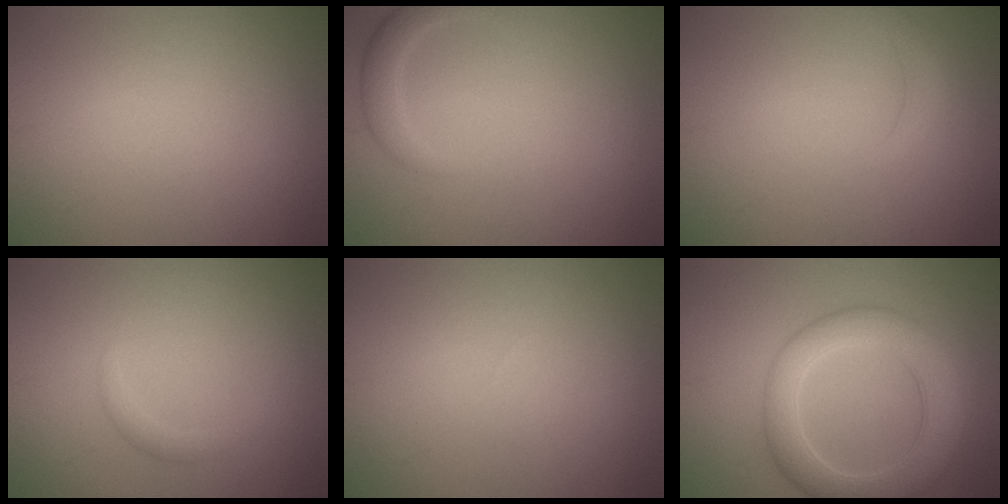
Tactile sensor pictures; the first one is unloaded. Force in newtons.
{"total": 1.9, "press": 1.9, "slide": 0.1}
{"total": 1.4, "press": 1.4, "slide": 0.2}
{"total": 1.0, "press": 1.0, "slide": 0.1}
{"total": 0.0}
{"total": 6.2, "press": 6.2, "slide": 0.2}